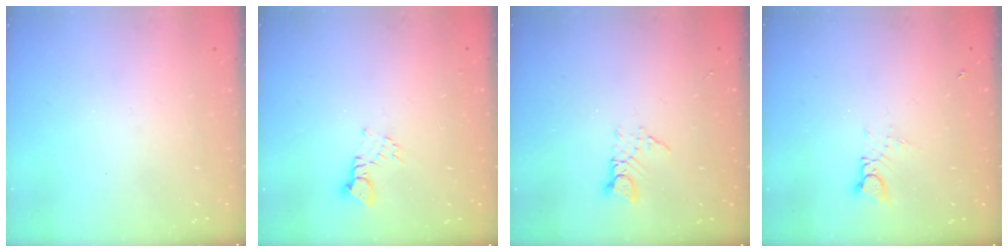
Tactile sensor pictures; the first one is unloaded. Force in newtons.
{"total": 2.5, "press": 2.5, "slide": 0.1}
{"total": 3.1, "press": 3.1, "slide": 0.2}
{"total": 3.0, "press": 2.9, "slide": 0.3}